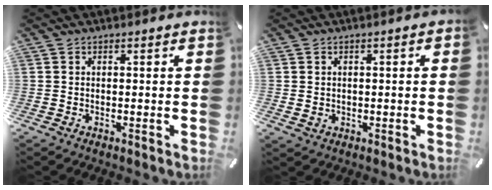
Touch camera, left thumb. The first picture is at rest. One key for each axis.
{"total": 1.7, "fx": -0.2, "fy": 1.6, "fz": 0.4, "tx": 0.000, "ty": 0.002, "tz": -0.007}